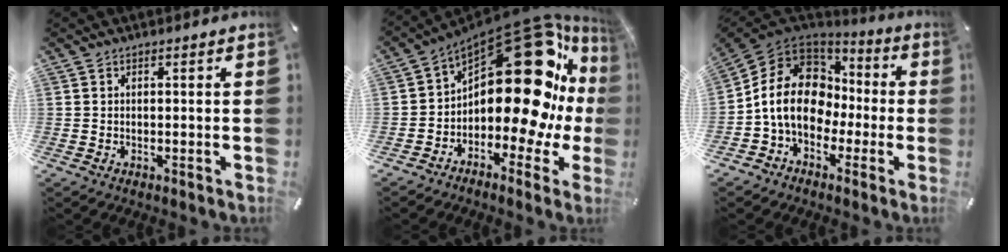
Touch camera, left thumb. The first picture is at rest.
{"total": 25.1, "force": [8.1, 12.3, 20.3], "torque": [-0.303, -0.082, 0.137]}
{"total": 15.0, "force": [-2.1, 12.3, 8.3], "torque": [-0.181, 0.026, -0.034]}